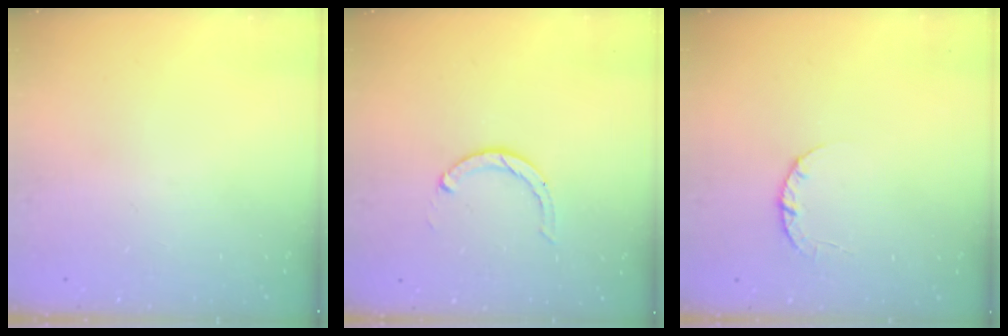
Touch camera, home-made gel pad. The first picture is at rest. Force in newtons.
{"total": 2.3, "press": 2.3, "slide": 0.4}
{"total": 3.4, "press": 3.4, "slide": 0.4}